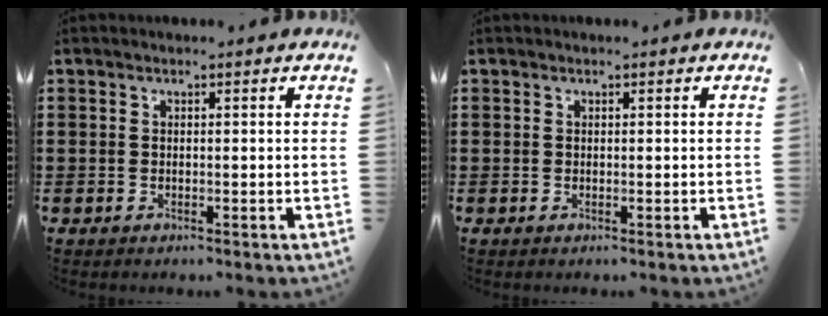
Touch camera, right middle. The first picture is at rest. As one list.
[{"total": 0.0}]